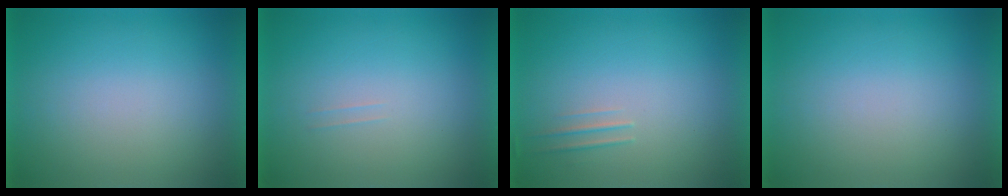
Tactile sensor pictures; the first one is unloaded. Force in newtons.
{"total": 1.0}
{"total": 1.7}
{"total": 1.0}